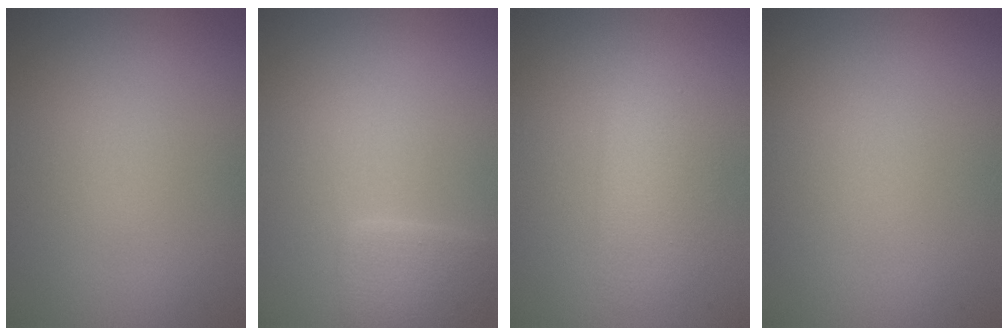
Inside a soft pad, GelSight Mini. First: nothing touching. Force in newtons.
{"total": 2.3, "press": 2.3, "slide": 0.2}
{"total": 2.4, "press": 2.4, "slide": 0.0}
{"total": 0.0}